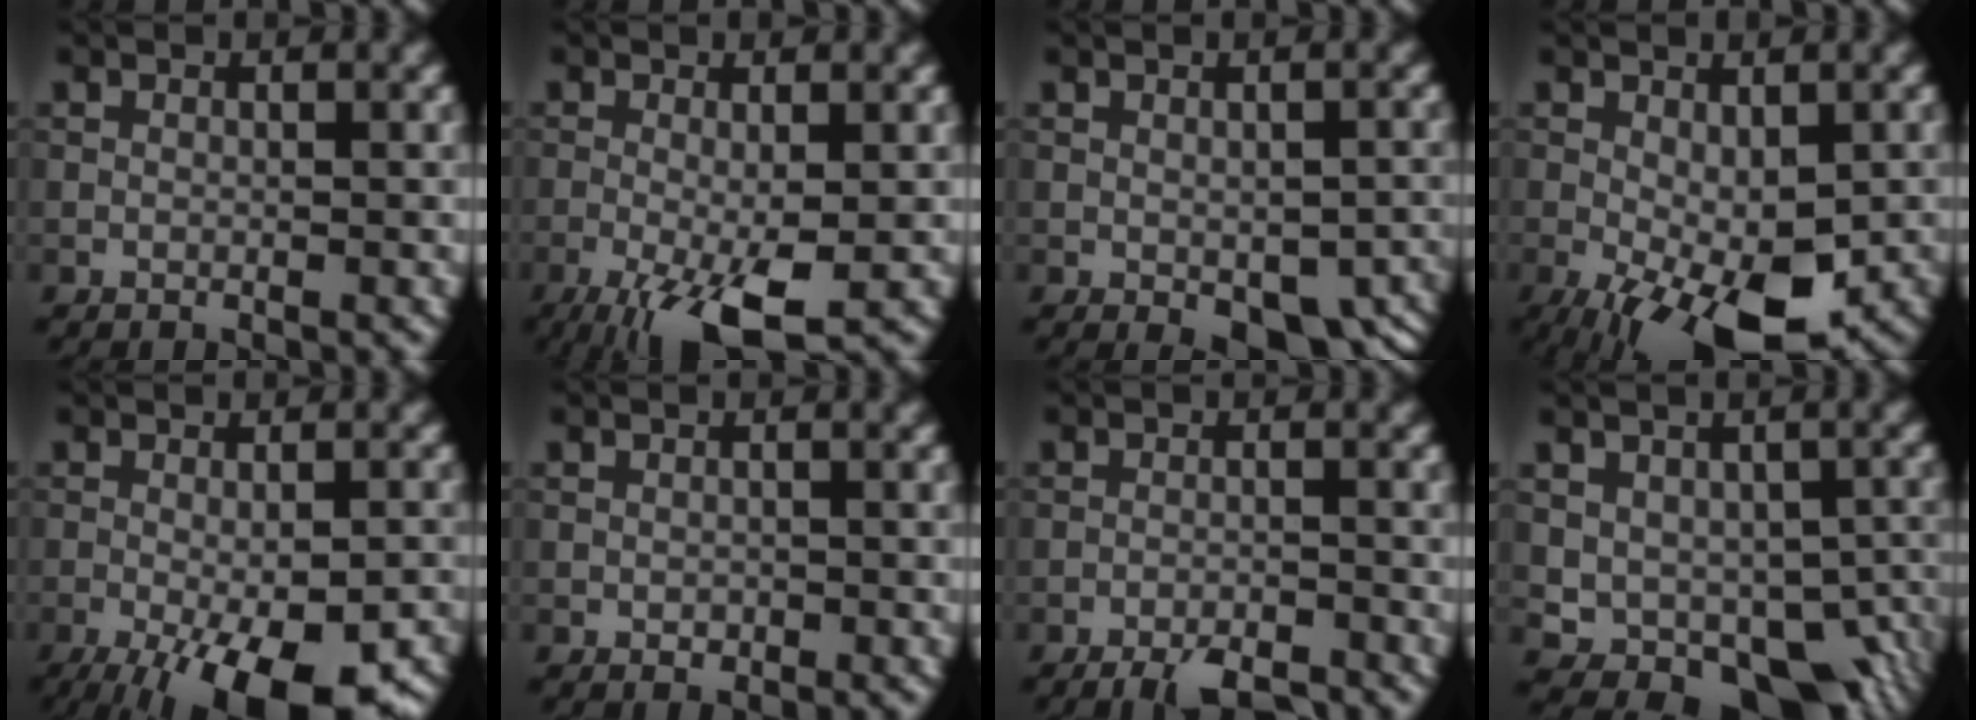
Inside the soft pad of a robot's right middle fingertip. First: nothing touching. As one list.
[{"total": 6.8, "force": [-3.0, 1.8, 5.8], "torque": [-0.110, -0.011, -0.050]}, {"total": 6.6, "force": [-2.8, 3.4, 4.9], "torque": [-0.065, -0.028, -0.019]}, {"total": 9.1, "force": [-3.4, 3.8, 7.6], "torque": [-0.144, -0.019, -0.044]}, {"total": 12.2, "force": [-6.2, 4.0, 9.6], "torque": [-0.142, -0.031, -0.081]}, {"total": 0.6, "force": [-0.2, 0.5, 0.4], "torque": [-0.004, -0.003, -0.002]}, {"total": 4.1, "force": [-3.4, 0.9, 2.1], "torque": [-0.037, -0.009, -0.053]}, {"total": 9.8, "force": [-2.6, 6.5, 6.8], "torque": [-0.083, -0.021, -0.015]}]